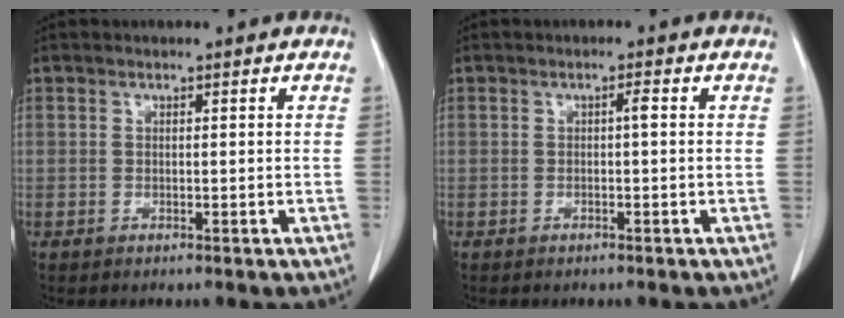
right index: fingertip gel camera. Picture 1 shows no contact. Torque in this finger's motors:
{"motor_torque": [0.18, -0.15, 0.02, 0.02]}